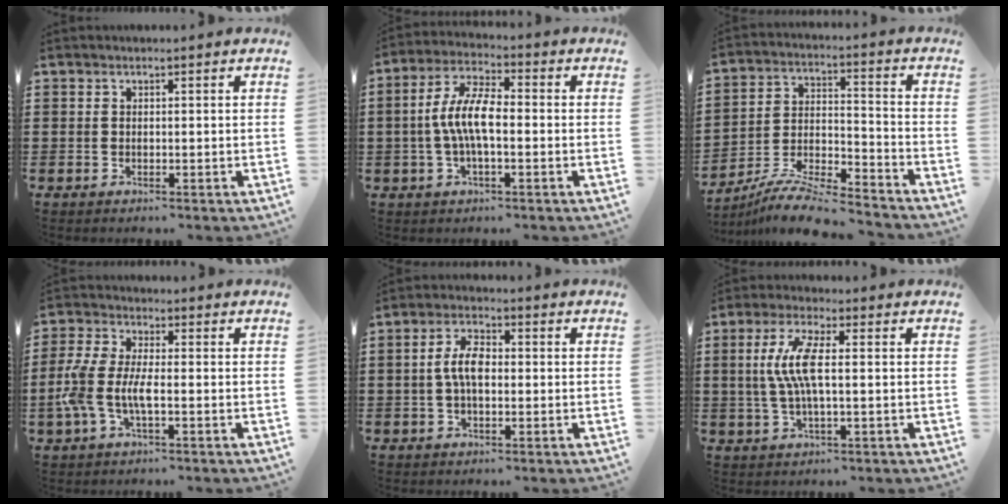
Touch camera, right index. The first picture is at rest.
{"total": 7.8, "force": [-0.7, 2.8, 7.2], "torque": [-0.162, -0.002, -0.020]}
{"total": 9.2, "force": [-8.6, 0.6, 3.3], "torque": [-0.062, 0.010, -0.168]}
{"total": 6.4, "force": [-1.8, 2.6, 5.6], "torque": [-0.146, -0.010, -0.045]}
{"total": 5.2, "force": [-0.1, 2.5, 4.6], "torque": [-0.098, 0.004, -0.006]}
{"total": 7.0, "force": [0.3, 1.6, 6.8], "torque": [-0.151, -0.006, -0.007]}